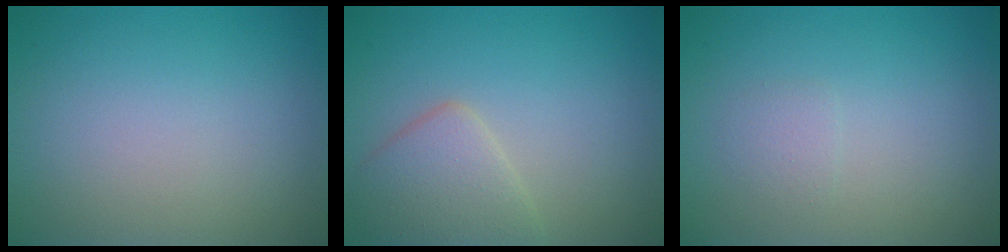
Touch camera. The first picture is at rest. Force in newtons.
{"total": 3.4, "press": 3.4, "slide": 0.4}
{"total": 0.9, "press": 0.9, "slide": 0.1}